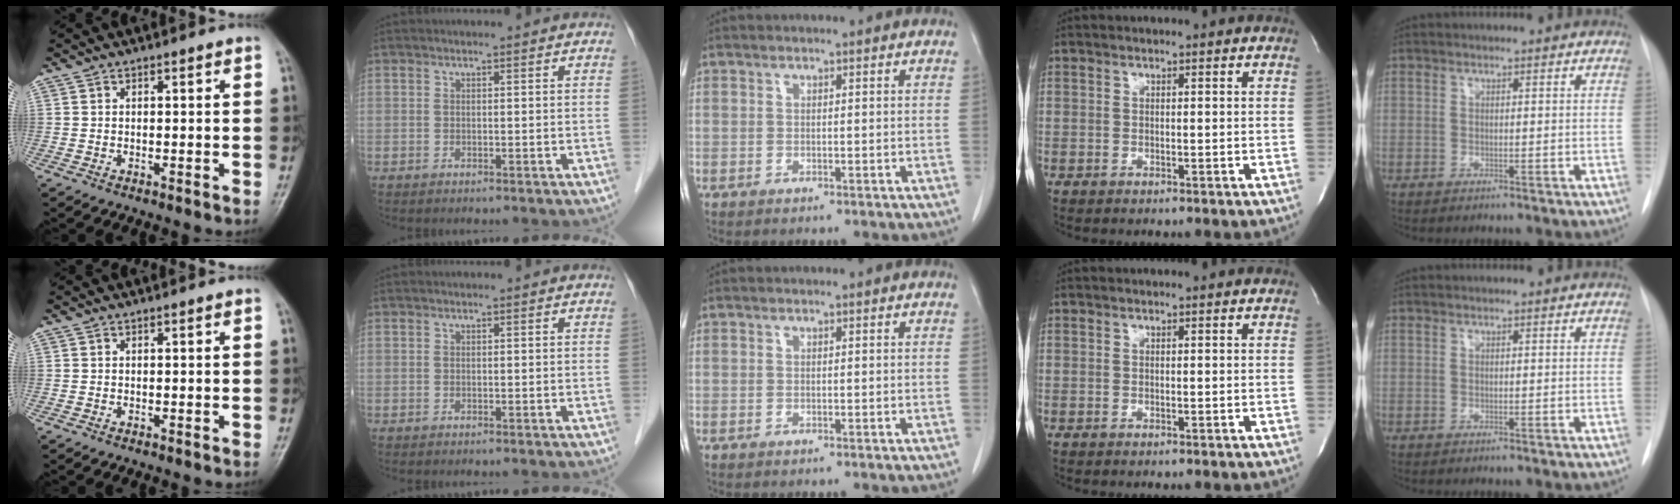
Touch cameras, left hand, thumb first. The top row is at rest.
{}